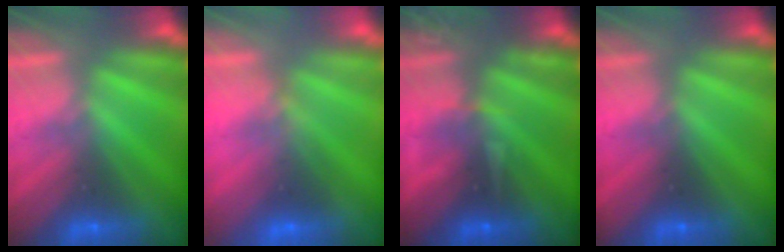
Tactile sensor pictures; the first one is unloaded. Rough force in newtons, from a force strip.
{"total": 2.9}
{"total": 3.2}
{"total": 2.2}